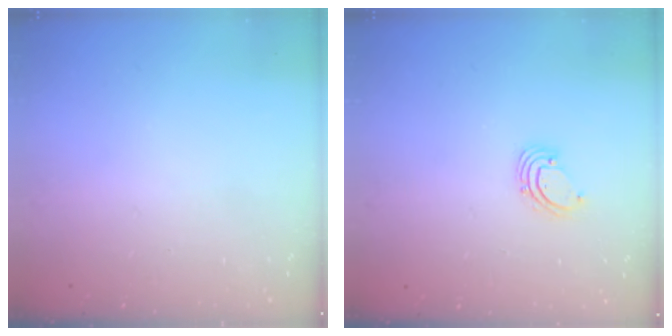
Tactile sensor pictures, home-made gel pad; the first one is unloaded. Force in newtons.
{"total": 1.6, "press": 1.6, "slide": 0.1}